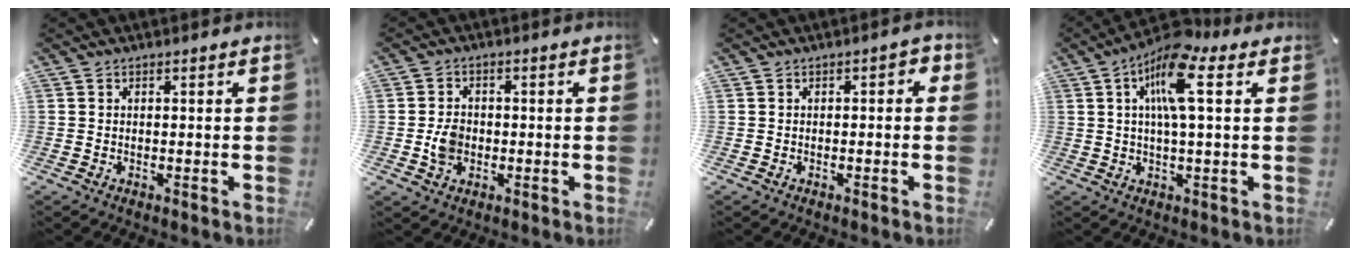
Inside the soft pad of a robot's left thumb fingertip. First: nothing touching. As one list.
[{"total": 5.1, "force": [-0.9, 4.1, 2.9], "torque": [-0.055, 0.000, -0.018]}, {"total": 1.7, "force": [-0.8, 1.0, 1.1], "torque": [-0.021, 0.008, -0.017]}, {"total": 12.4, "force": [4.3, 3.9, 11.0], "torque": [-0.207, 0.003, 0.074]}]